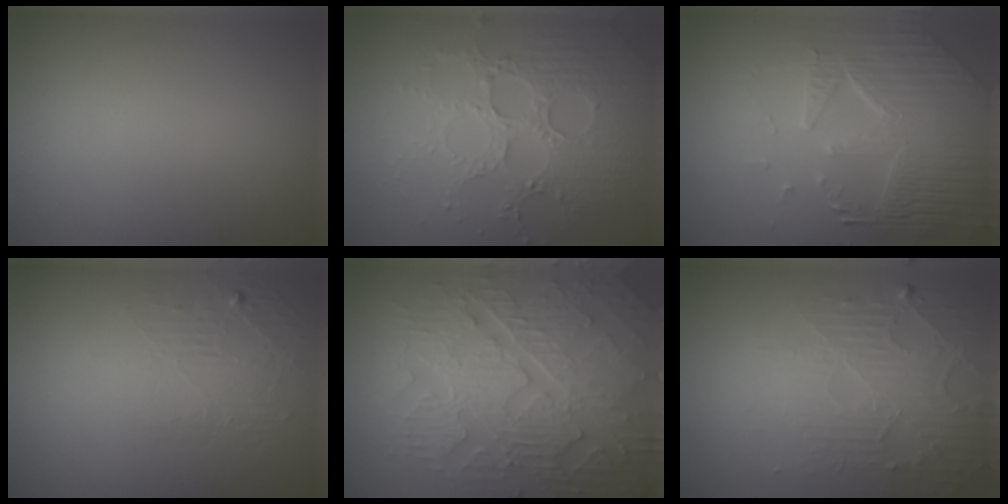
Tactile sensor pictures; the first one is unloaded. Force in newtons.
{"total": 5.2, "press": 4.6, "slide": 2.3}
{"total": 8.1, "press": 5.7, "slide": 5.8}
{"total": 1.9, "press": 0.6, "slide": 1.8}
{"total": 10.4, "press": 7.0, "slide": 7.7}
{"total": 5.4, "press": 3.6, "slide": 4.0}